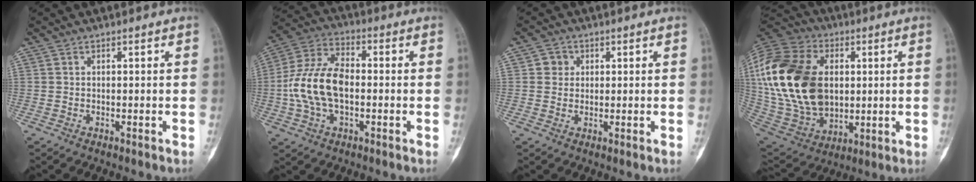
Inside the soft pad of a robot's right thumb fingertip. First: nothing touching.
{"total": 13.6, "force": [-1.3, 7.8, 11.0], "torque": [-0.225, 0.030, -0.027]}
{"total": 2.7, "force": [0.7, 2.5, 0.6], "torque": [0.006, 0.002, 0.005]}
{"total": 30.0, "force": [3.6, 20.3, 21.8], "torque": [-0.449, -0.001, 0.077]}